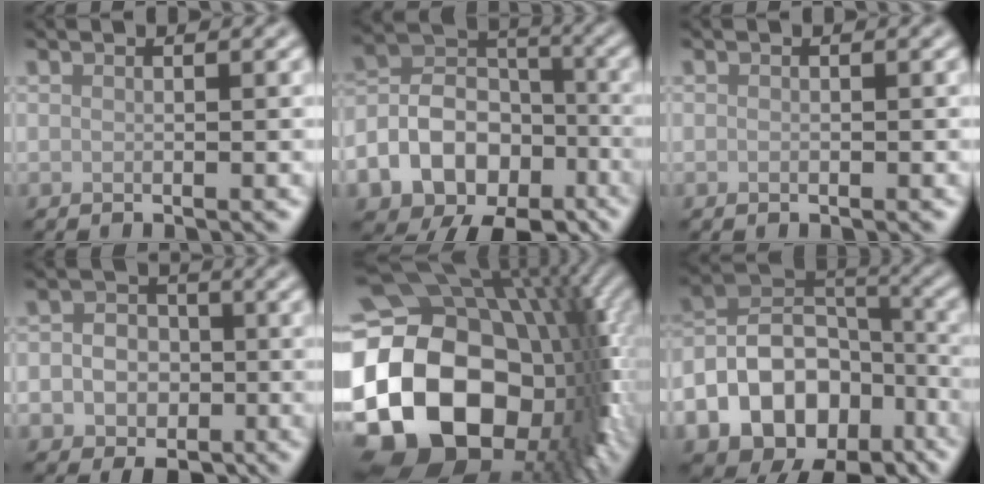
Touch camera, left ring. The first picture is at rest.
{"total": 10.6, "force": [-4.7, 7.6, 5.7], "torque": [-0.112, 0.004, -0.096]}
{"total": 0.0}
{"total": 5.8, "force": [-1.3, 5.1, 2.6], "torque": [-0.023, 0.007, -0.043]}
{"total": 21.0, "force": [-2.9, 15.3, 14.2], "torque": [-0.276, -0.011, -0.043]}
{"total": 13.4, "force": [-6.8, 9.2, 6.9], "torque": [-0.146, 0.007, -0.115]}